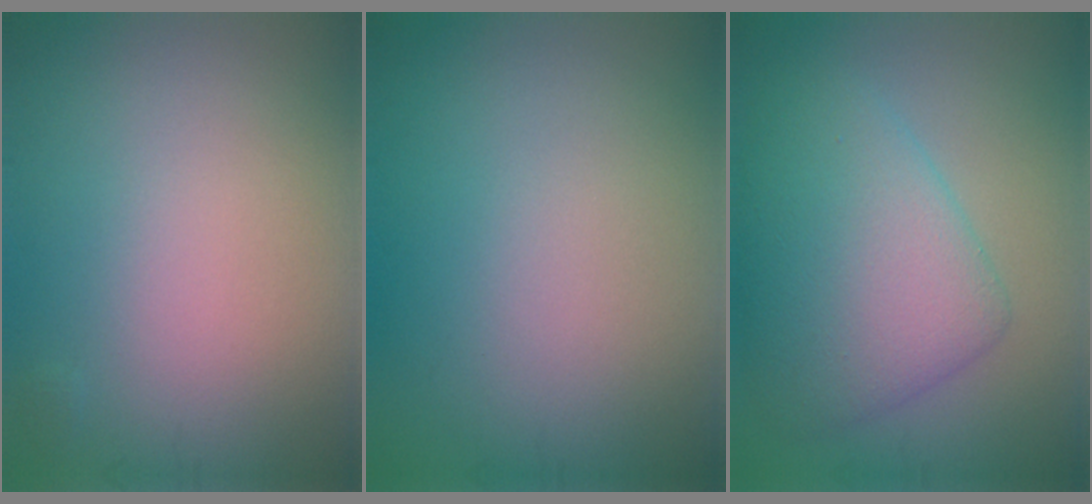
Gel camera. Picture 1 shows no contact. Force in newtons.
{"total": 0.0}
{"total": 7.0, "press": 7.0, "slide": 0.1}